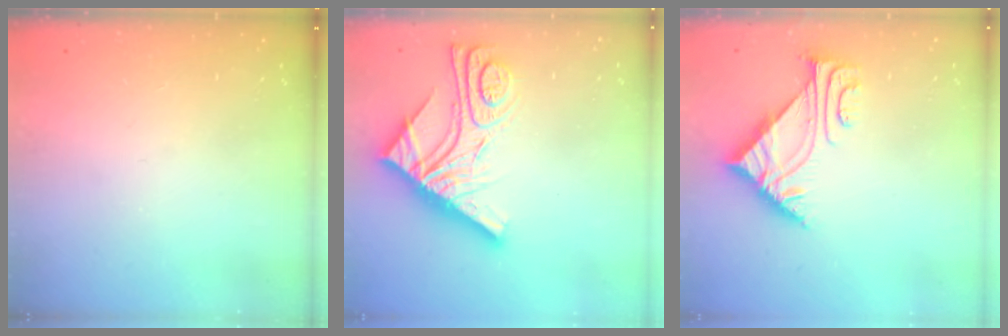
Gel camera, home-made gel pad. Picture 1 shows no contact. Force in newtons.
{"total": 21.9, "press": 21.8, "slide": 2.1}
{"total": 4.9, "press": 4.8, "slide": 0.8}